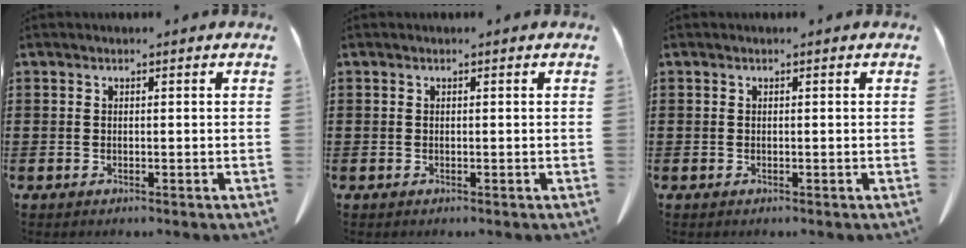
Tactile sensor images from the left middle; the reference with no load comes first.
{"total": 0.0}
{"total": 0.0}